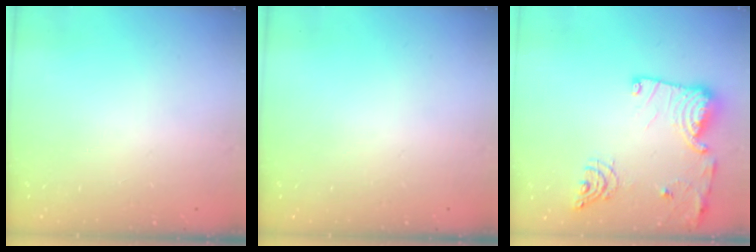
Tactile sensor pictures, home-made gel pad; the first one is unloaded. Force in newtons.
{"total": 0.0}
{"total": 17.5, "press": 17.4, "slide": 1.6}